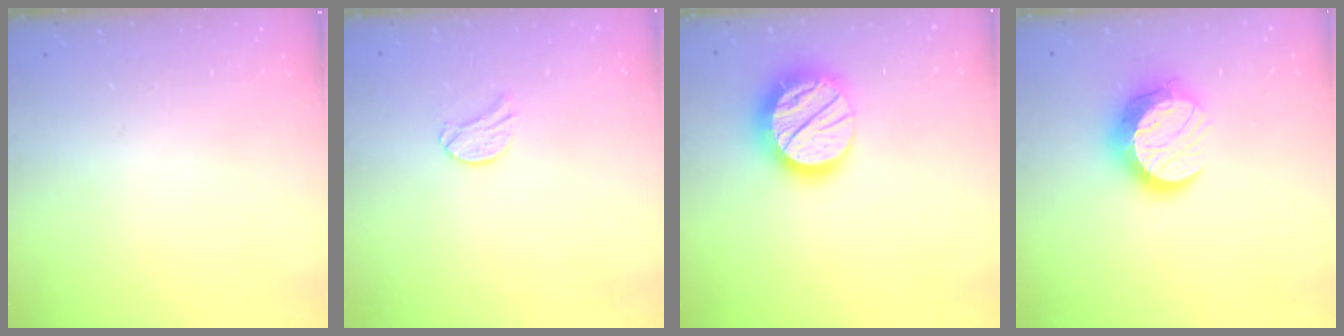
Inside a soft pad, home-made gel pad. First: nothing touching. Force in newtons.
{"total": 8.2, "press": 8.1, "slide": 0.7}
{"total": 19.1, "press": 19.0, "slide": 1.6}
{"total": 12.3, "press": 12.3, "slide": 0.9}